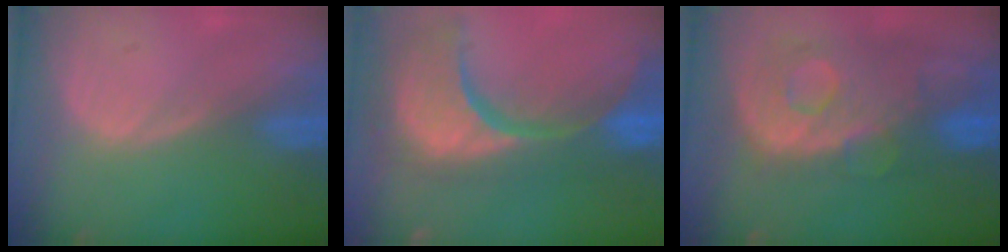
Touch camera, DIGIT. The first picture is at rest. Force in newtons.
{"total": 15.4, "press": 12.1, "slide": 9.6}
{"total": 11.2, "press": 9.8, "slide": 5.5}